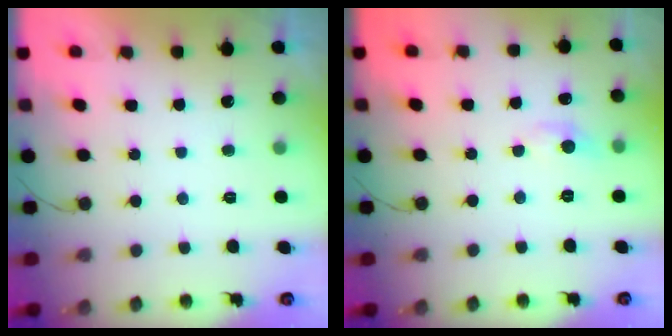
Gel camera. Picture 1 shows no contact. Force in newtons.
{"total": 2.8, "press": 2.8, "slide": 0.4}